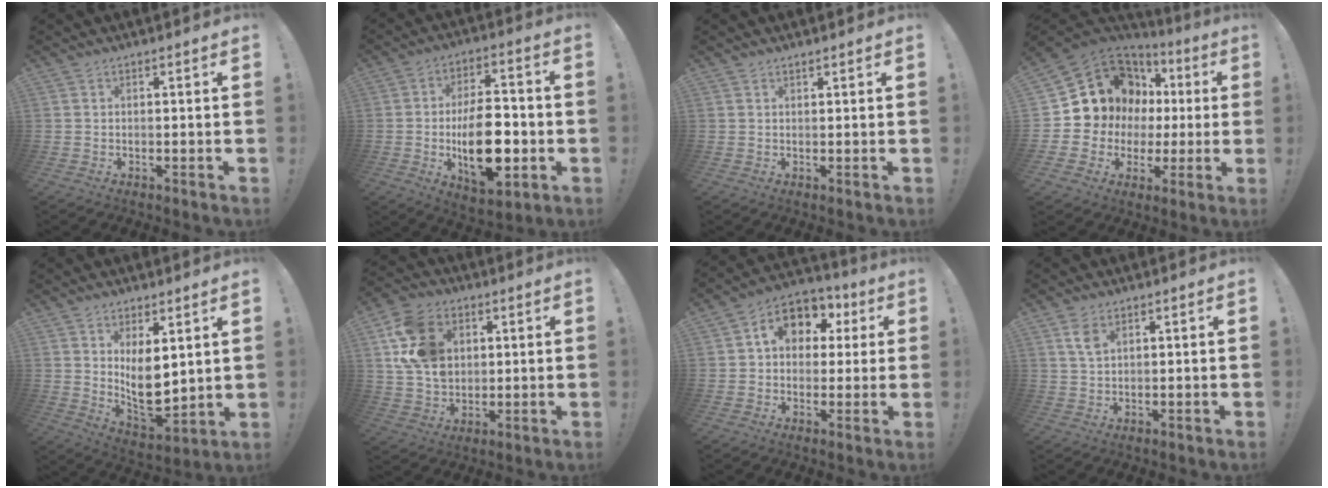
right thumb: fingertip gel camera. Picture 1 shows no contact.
{"total": 19.3, "force": [-3.2, 10.3, 16.0], "torque": [-0.264, -0.003, -0.047]}
{"total": 0.9, "force": [0.9, 0.2, 0.2], "torque": [0.002, -0.004, 0.016]}
{"total": 12.9, "force": [5.9, 10.6, 4.4], "torque": [-0.064, -0.059, 0.137]}
{"total": 11.3, "force": [3.7, 6.4, 8.5], "torque": [-0.111, -0.052, 0.076]}
{"total": 16.5, "force": [5.3, 12.5, 9.4], "torque": [-0.168, -0.016, 0.107]}
{"total": 11.2, "force": [3.0, 8.9, 6.2], "torque": [-0.085, -0.002, 0.060]}
{"total": 4.2, "force": [2.0, 2.1, 2.9], "torque": [-0.045, -0.008, 0.036]}